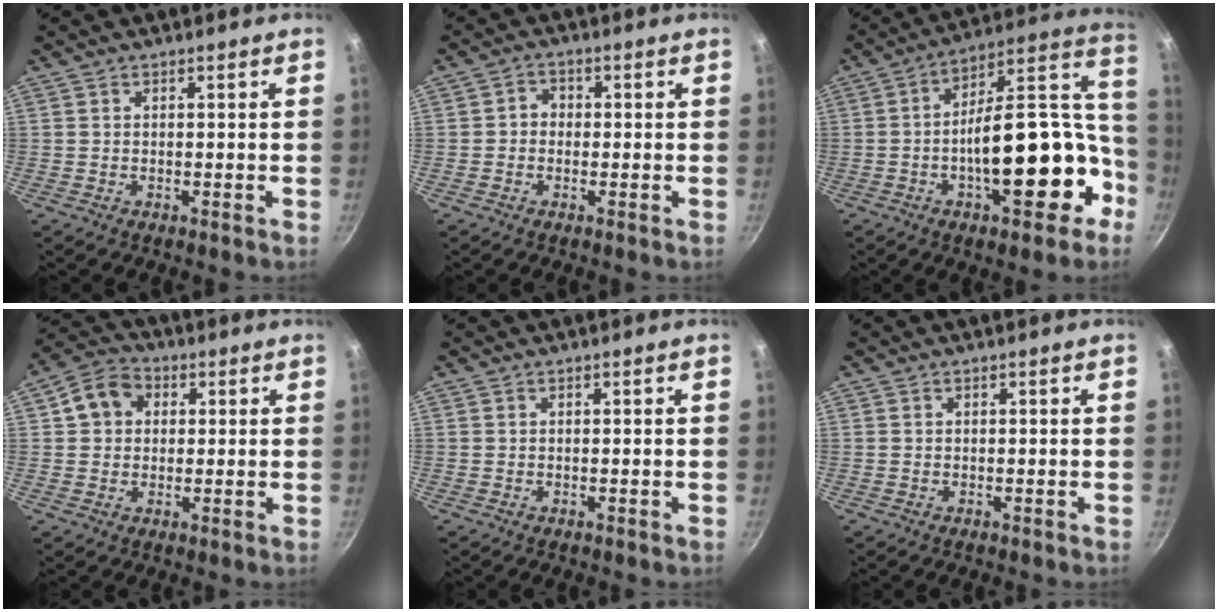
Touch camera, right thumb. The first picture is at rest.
{"total": 2.8, "force": [-0.4, 2.5, 1.2], "torque": [-0.004, 0.010, -0.013]}
{"total": 24.1, "force": [-6.6, 11.5, 20.2], "torque": [-0.253, 0.070, -0.093]}
{"total": 7.4, "force": [1.7, 6.2, 3.7], "torque": [-0.038, 0.014, 0.014]}
{"total": 0.0}
{"total": 0.0}